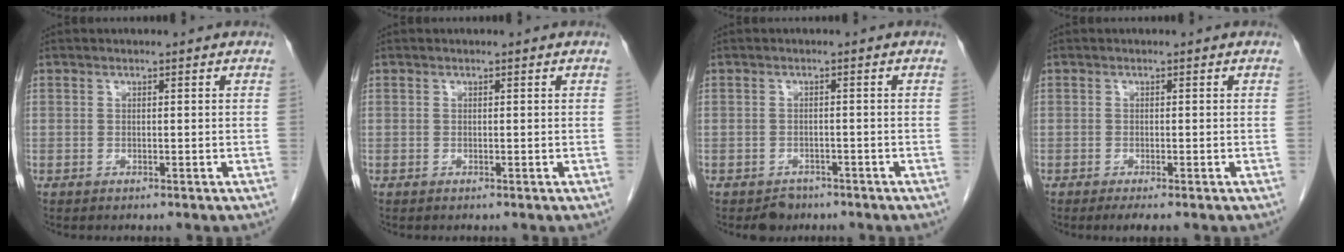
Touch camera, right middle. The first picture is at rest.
{"total": 0.0}
{"total": 2.6, "force": [-2.0, 1.7, 0.3], "torque": [-0.010, 0.004, -0.028]}
{"total": 1.9, "force": [-1.4, 0.2, 1.4], "torque": [-0.020, -0.006, -0.022]}